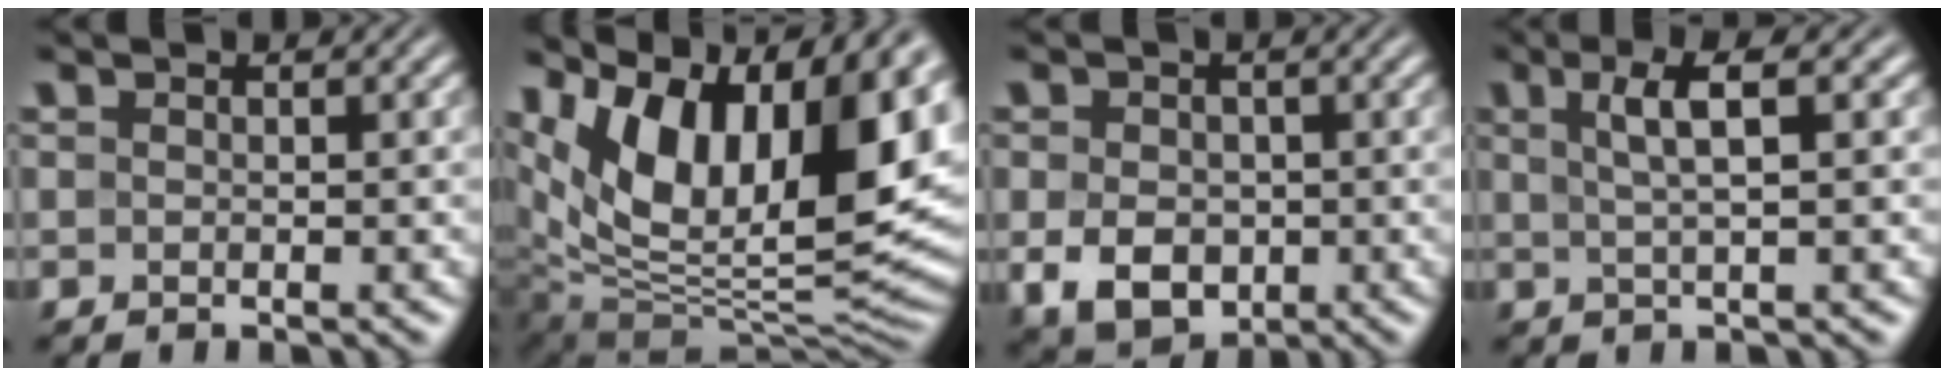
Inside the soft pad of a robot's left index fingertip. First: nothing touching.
{"total": 16.2, "force": [7.3, 8.5, 11.7], "torque": [-0.203, 0.030, 0.125]}
{"total": 5.3, "force": [-1.2, 3.9, 3.4], "torque": [-0.072, -0.014, -0.020]}
{"total": 3.9, "force": [1.1, 0.9, 3.6], "torque": [-0.059, 0.007, 0.018]}